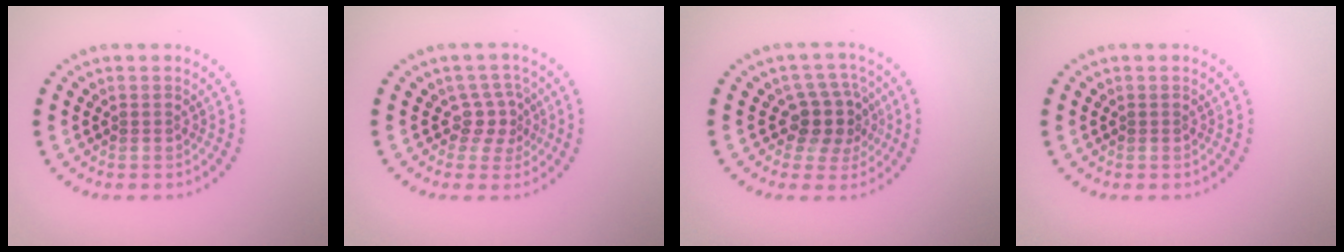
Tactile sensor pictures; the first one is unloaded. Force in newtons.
{"total": 2.3, "press": 1.5, "slide": 1.7}
{"total": 3.5, "press": 2.7, "slide": 2.2}
{"total": 0.0}